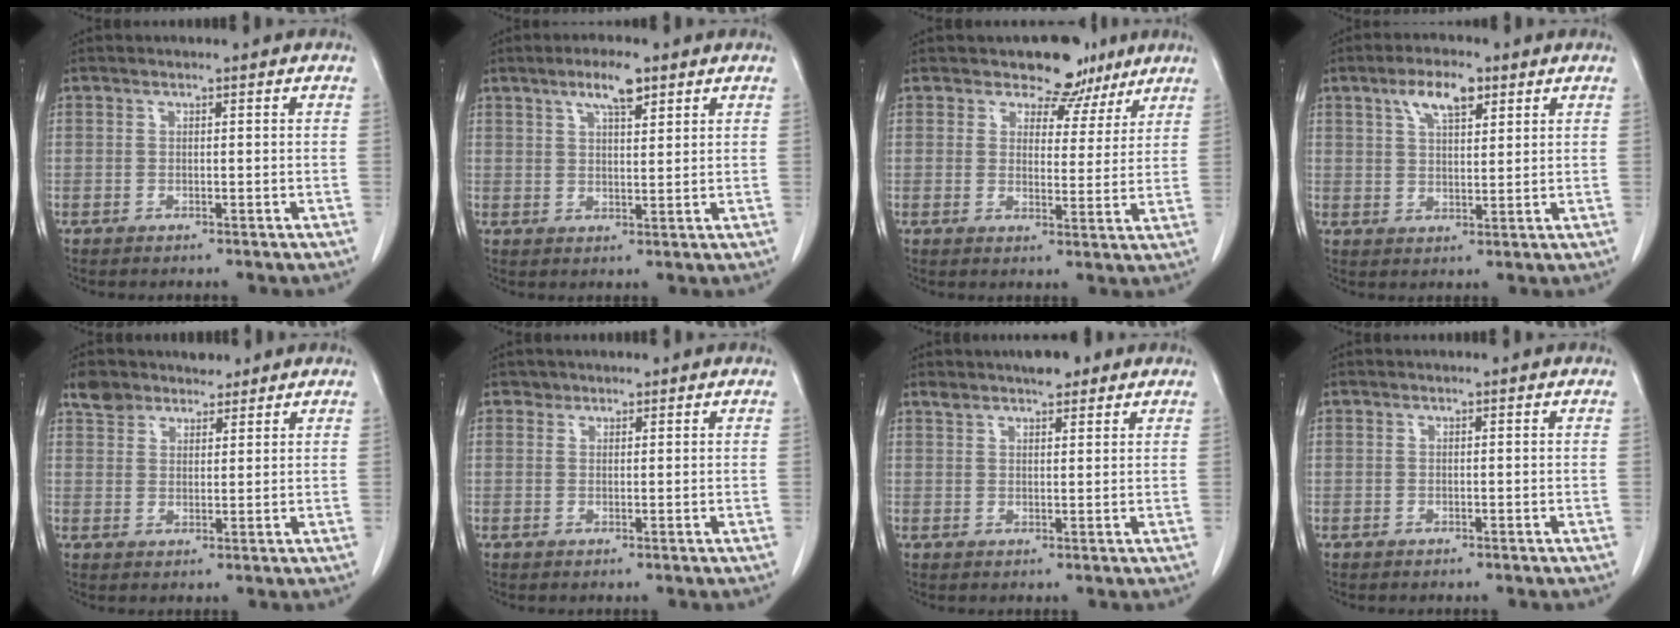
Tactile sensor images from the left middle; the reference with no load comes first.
{"total": 5.1, "force": [3.2, 1.1, 3.8], "torque": [-0.069, 0.005, 0.054]}
{"total": 6.5, "force": [5.1, 3.9, 1.1], "torque": [-0.002, -0.006, 0.064]}
{"total": 6.0, "force": [3.4, 2.2, 4.4], "torque": [-0.084, 0.010, 0.060]}
{"total": 5.2, "force": [4.2, 2.9, 0.9], "torque": [-0.016, 0.017, 0.078]}
{"total": 1.1, "force": [0.8, 0.7, -0.2], "torque": [0.008, 0.002, 0.010]}
{"total": 4.6, "force": [3.6, 1.2, 2.5], "torque": [-0.043, 0.013, 0.058]}
{"total": 0.0}